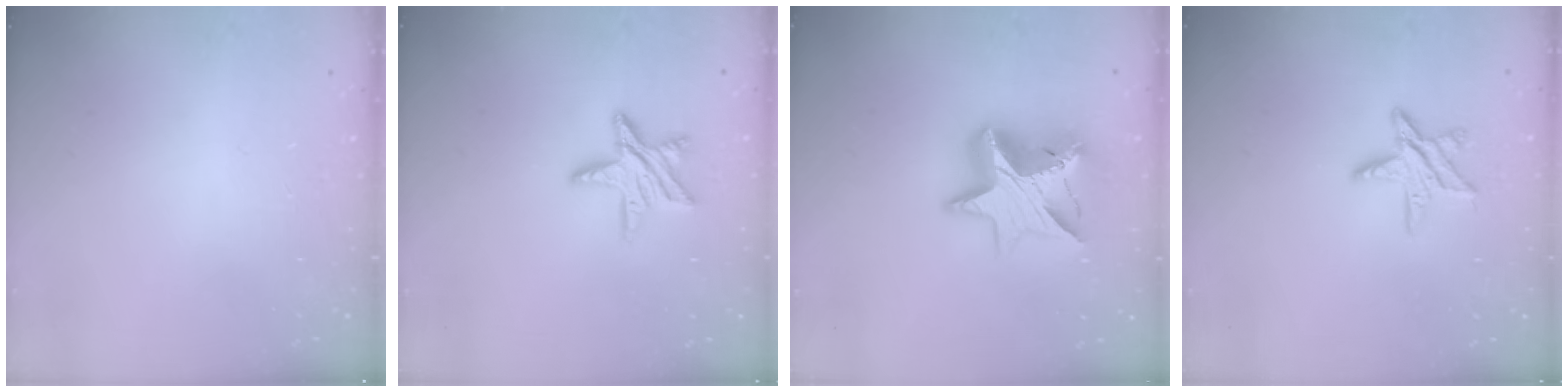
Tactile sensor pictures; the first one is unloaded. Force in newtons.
{"total": 11.2, "press": 11.2, "slide": 0.8}
{"total": 15.3, "press": 15.2, "slide": 1.2}
{"total": 10.0, "press": 10.0, "slide": 0.8}